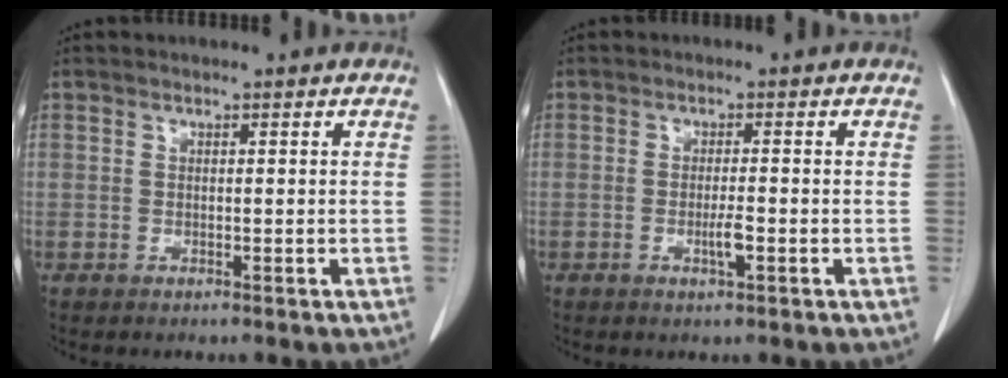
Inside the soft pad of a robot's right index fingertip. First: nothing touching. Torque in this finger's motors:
{"motor_torque": [0.28, -0.05, 0.14, 0.03]}